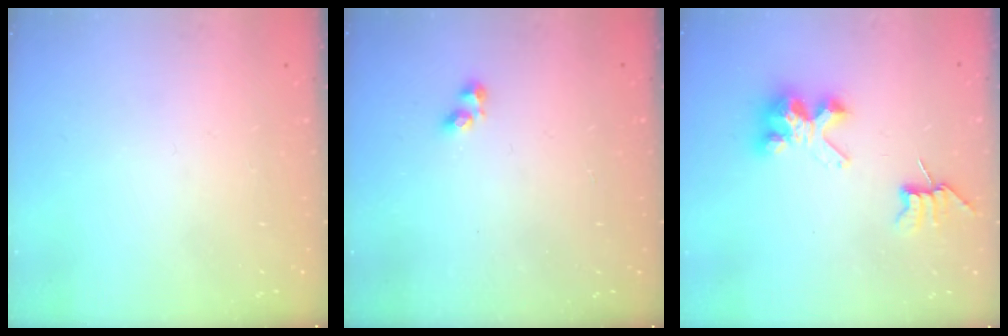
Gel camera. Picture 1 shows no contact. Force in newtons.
{"total": 1.9, "press": 1.9, "slide": 0.3}
{"total": 7.8, "press": 7.8, "slide": 0.5}